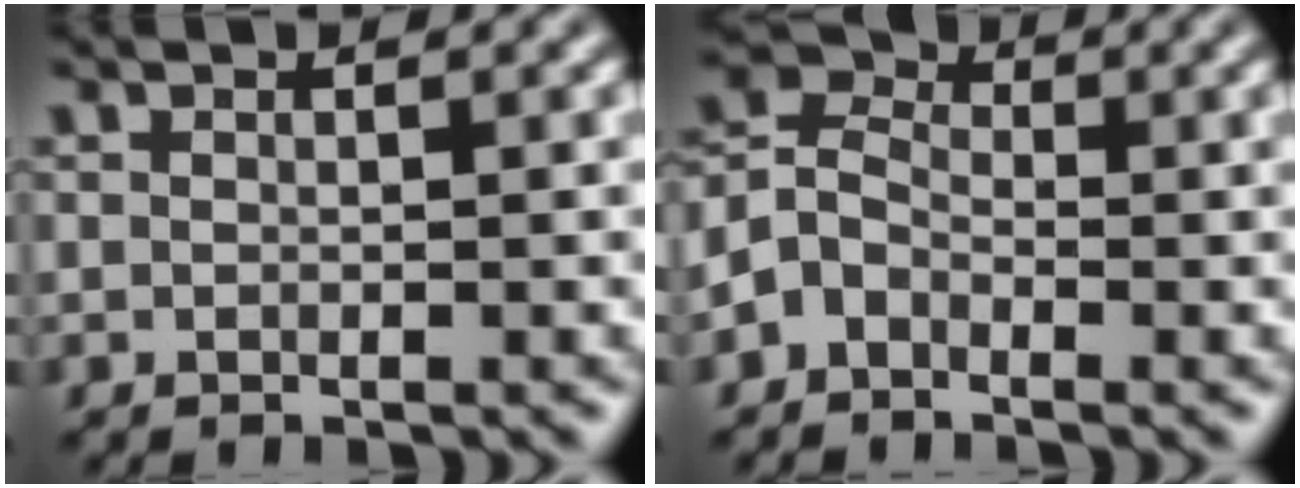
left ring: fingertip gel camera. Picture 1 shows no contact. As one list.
[{"total": 3.2, "force": [-1.6, 2.4, 1.4], "torque": [-0.031, 0.010, -0.045]}]